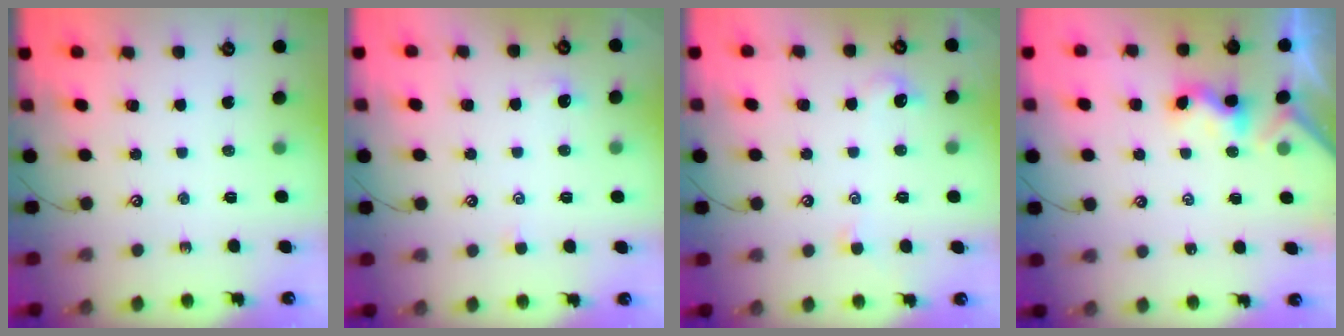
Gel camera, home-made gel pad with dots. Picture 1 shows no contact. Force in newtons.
{"total": 1.0, "press": 1.0, "slide": 0.3}
{"total": 1.7, "press": 1.6, "slide": 0.6}
{"total": 2.1, "press": 2.1, "slide": 0.3}